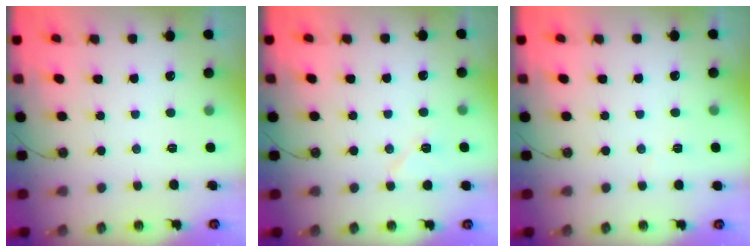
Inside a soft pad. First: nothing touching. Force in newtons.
{"total": 6.7, "press": 6.5, "slide": 1.8}
{"total": 2.5, "press": 2.3, "slide": 0.9}